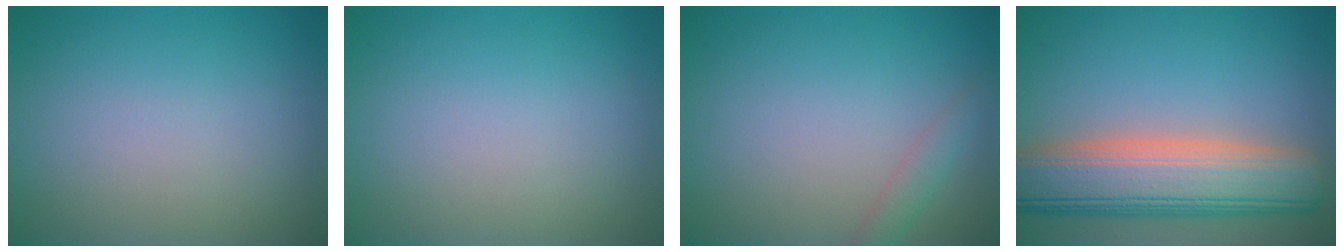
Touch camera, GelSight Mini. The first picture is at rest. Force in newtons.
{"total": 0.0}
{"total": 1.4, "press": 1.4, "slide": 0.0}
{"total": 9.9, "press": 9.8, "slide": 1.1}